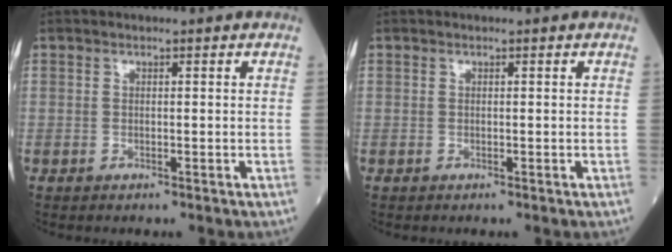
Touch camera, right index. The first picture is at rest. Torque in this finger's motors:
{"motor_torque": [0.00, 0.00, 0.01, 0.00]}